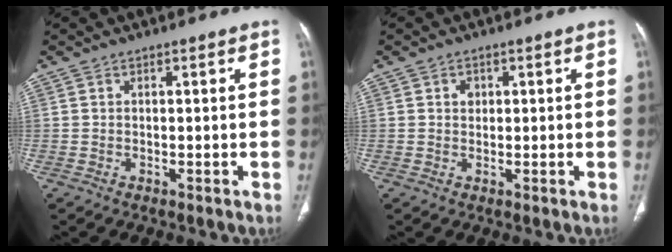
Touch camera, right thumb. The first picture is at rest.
{"total": 1.6, "force": [0.5, 1.4, 0.7], "torque": [-0.004, 0.000, 0.007]}